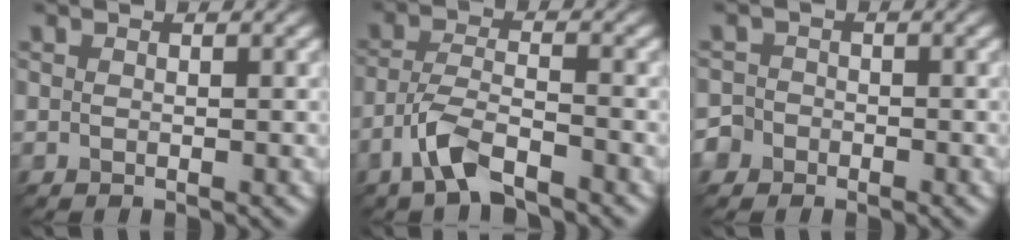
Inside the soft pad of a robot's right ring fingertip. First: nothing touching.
{"total": 3.6, "force": [-3.3, 0.1, 1.6], "torque": [-0.055, 0.008, -0.055]}
{"total": 2.2, "force": [-1.9, 0.6, -0.9], "torque": [0.003, 0.004, -0.023]}